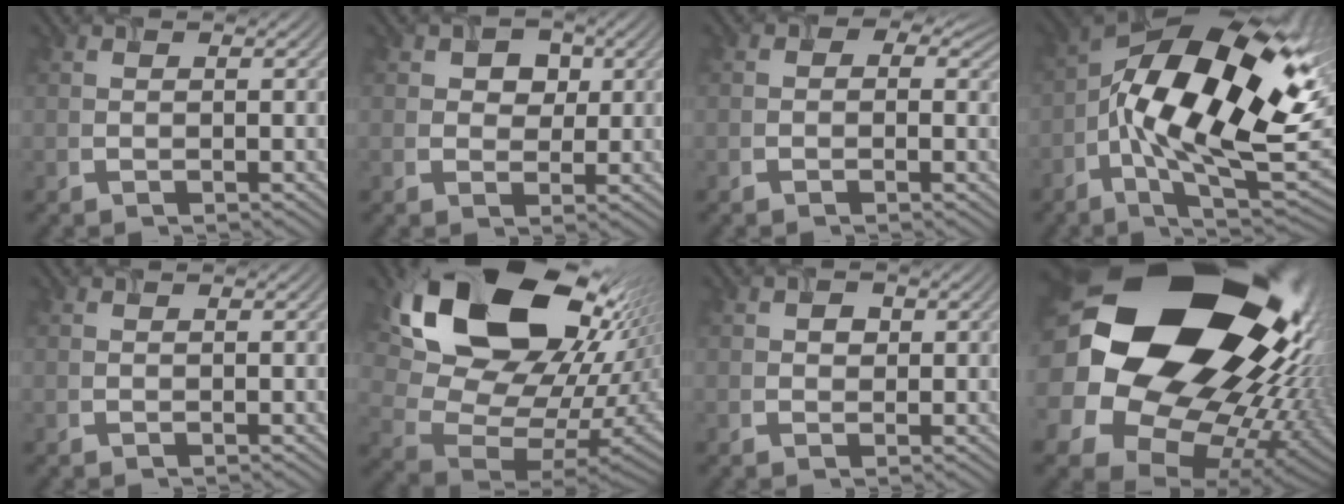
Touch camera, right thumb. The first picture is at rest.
{"total": 3.2, "force": [0.9, 2.6, 1.6], "torque": [-0.023, 0.002, 0.006]}
{"total": 2.4, "force": [0.2, 2.0, 1.4], "torque": [-0.029, 0.005, -0.011]}
{"total": 18.9, "force": [-0.4, 8.7, 16.7], "torque": [-0.289, 0.001, -0.013]}
{"total": 0.0}
{"total": 20.2, "force": [9.6, 12.9, 12.3], "torque": [-0.265, 0.014, 0.197]}
{"total": 1.2, "force": [0.2, 1.1, 0.5], "torque": [-0.008, 0.000, 0.000]}
{"total": 26.1, "force": [7.7, 20.6, 14.1], "torque": [-0.318, -0.028, 0.149]}